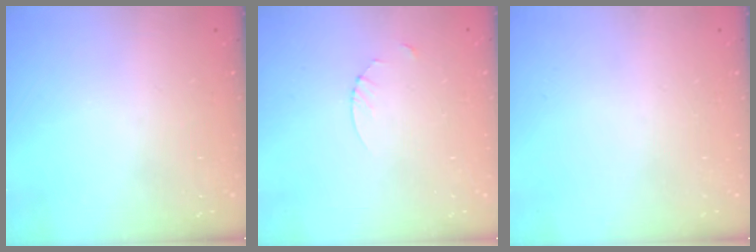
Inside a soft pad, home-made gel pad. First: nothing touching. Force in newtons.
{"total": 2.7, "press": 2.7, "slide": 0.3}
{"total": 0.0}